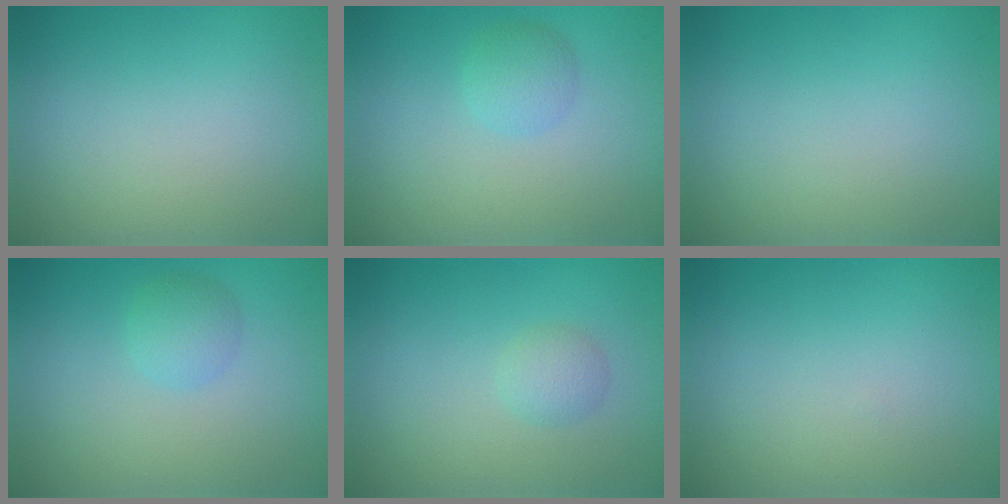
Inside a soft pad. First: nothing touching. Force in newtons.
{"total": 1.9, "press": 1.9, "slide": 0.0}
{"total": 0.0}
{"total": 1.9, "press": 1.9, "slide": 0.1}
{"total": 1.4, "press": 1.4, "slide": 0.1}
{"total": 0.0}